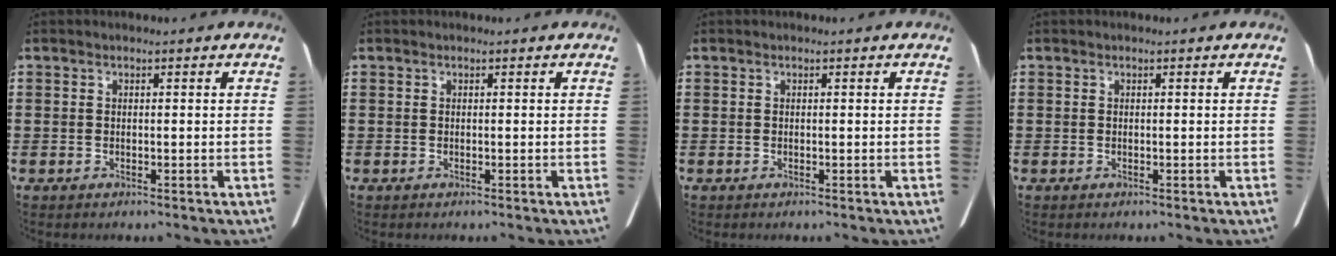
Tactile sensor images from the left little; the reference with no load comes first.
{"total": 0.0}
{"total": 0.0}
{"total": 0.0}